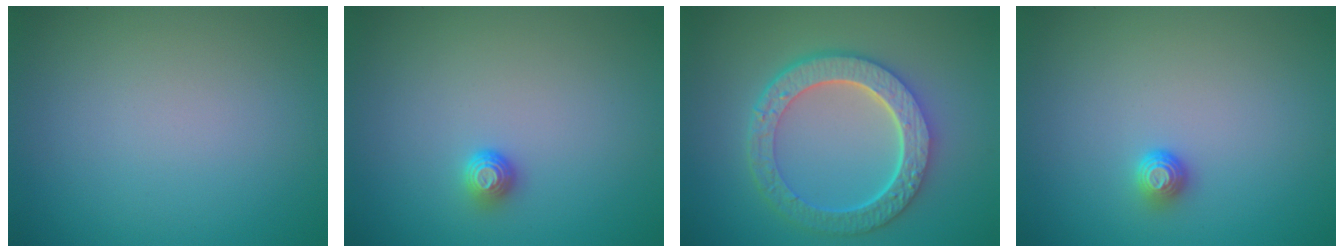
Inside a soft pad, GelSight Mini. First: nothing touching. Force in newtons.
{"total": 1.3, "press": 1.1, "slide": 0.7}
{"total": 6.8, "press": 5.1, "slide": 4.5}
{"total": 1.3, "press": 1.1, "slide": 0.7}